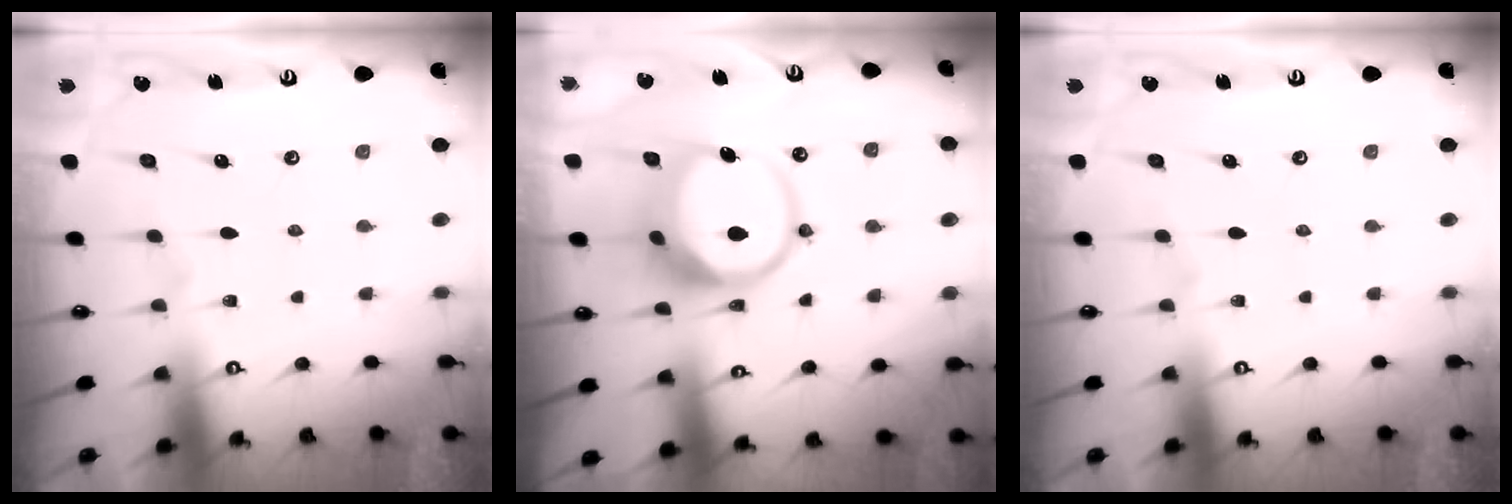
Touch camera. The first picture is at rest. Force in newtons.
{"total": 12.2, "press": 12.1, "slide": 1.5}
{"total": 0.0}